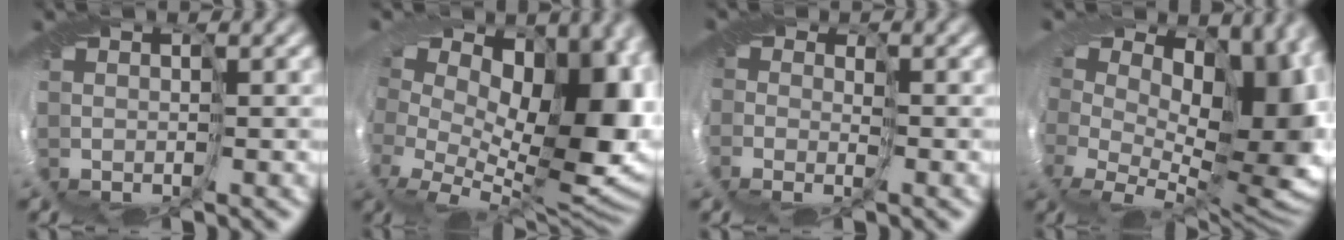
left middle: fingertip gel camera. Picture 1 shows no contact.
{"total": 13.7, "force": [2.8, 8.7, 10.2], "torque": [-0.106, -0.012, 0.059]}
{"total": 1.5, "force": [-1.1, 0.0, -0.9], "torque": [0.034, -0.022, -0.029]}
{"total": 12.3, "force": [3.4, 8.3, 8.5], "torque": [-0.090, -0.003, 0.068]}